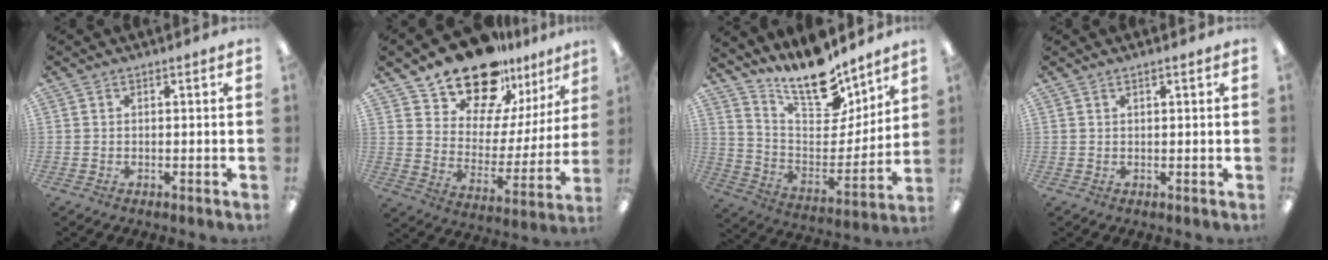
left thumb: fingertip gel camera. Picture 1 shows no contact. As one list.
[{"total": 17.9, "force": [15.2, 8.0, 4.9], "torque": [-0.097, -0.122, 0.278]}, {"total": 17.7, "force": [14.8, 6.4, 7.2], "torque": [-0.127, -0.116, 0.263]}, {"total": 0.9, "force": [0.6, 0.2, 0.6], "torque": [-0.013, 0.000, 0.010]}]